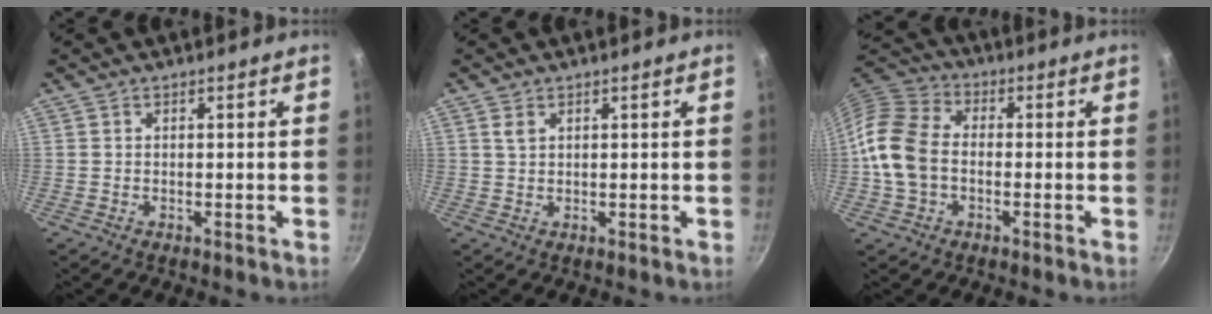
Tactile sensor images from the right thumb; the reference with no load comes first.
{"total": 1.5, "force": [0.8, 0.9, 0.8], "torque": [-0.014, -0.003, 0.018]}
{"total": 11.5, "force": [-1.5, 8.2, 7.9], "torque": [-0.144, 0.025, -0.043]}